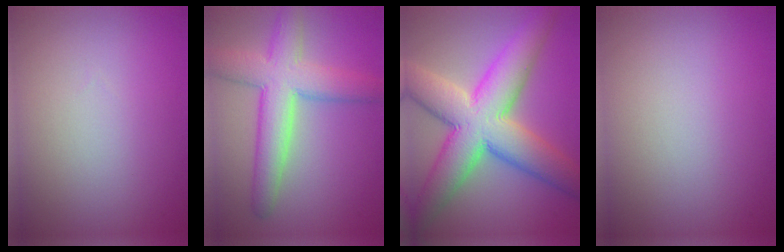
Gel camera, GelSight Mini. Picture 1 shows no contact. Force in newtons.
{"total": 7.0, "press": 7.0, "slide": 0.4}
{"total": 11.6, "press": 11.5, "slide": 0.6}
{"total": 0.0}